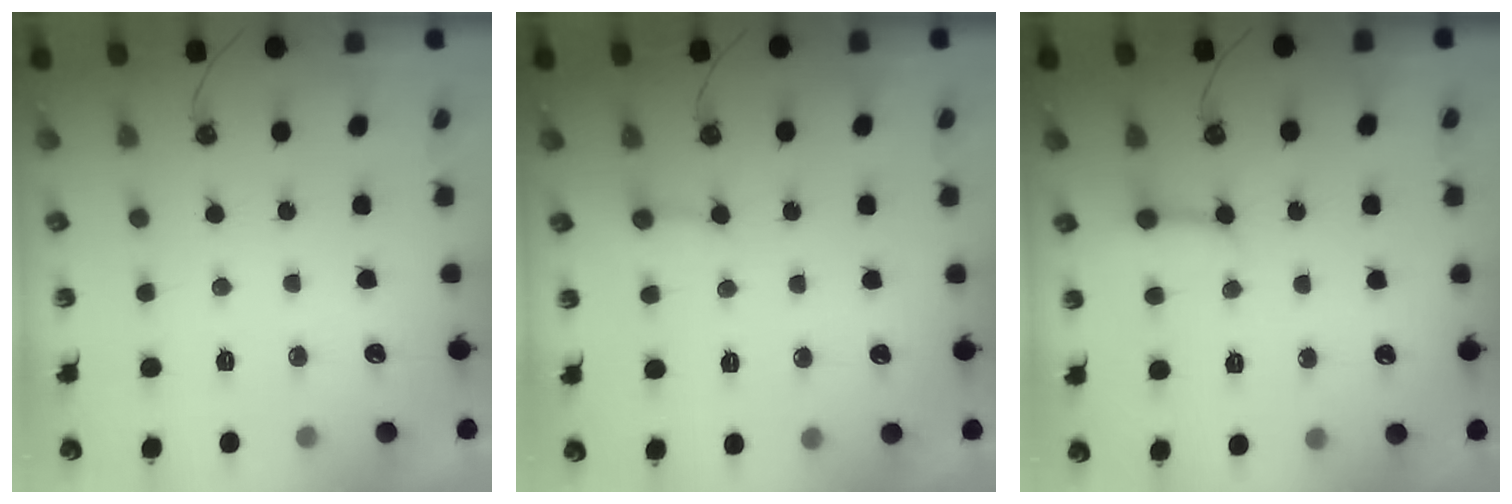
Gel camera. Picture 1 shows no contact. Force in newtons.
{"total": 3.4, "press": 3.4, "slide": 0.6}
{"total": 2.9, "press": 2.9, "slide": 0.2}